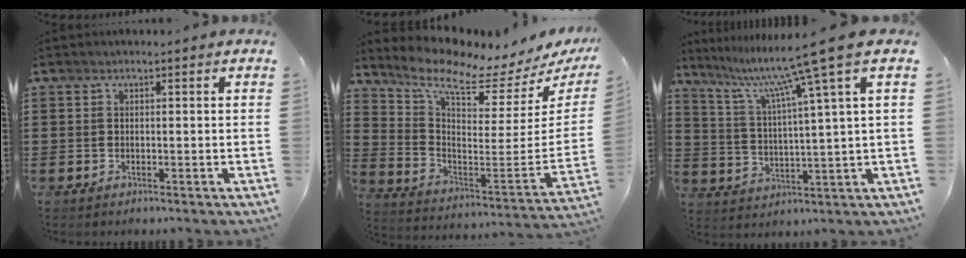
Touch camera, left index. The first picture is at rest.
{"total": 7.6, "force": [5.9, 1.2, 4.7], "torque": [-0.114, -0.060, 0.091]}
{"total": 10.0, "force": [7.1, -1.5, 6.9], "torque": [-0.159, -0.038, 0.108]}